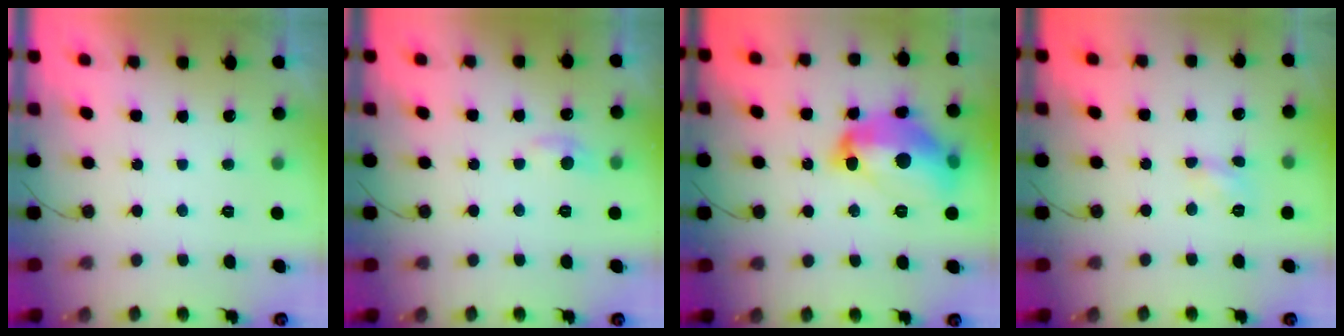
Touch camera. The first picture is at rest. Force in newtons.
{"total": 5.9, "press": 5.8, "slide": 0.8}
{"total": 18.0, "press": 18.0, "slide": 1.0}
{"total": 3.8, "press": 3.7, "slide": 0.5}